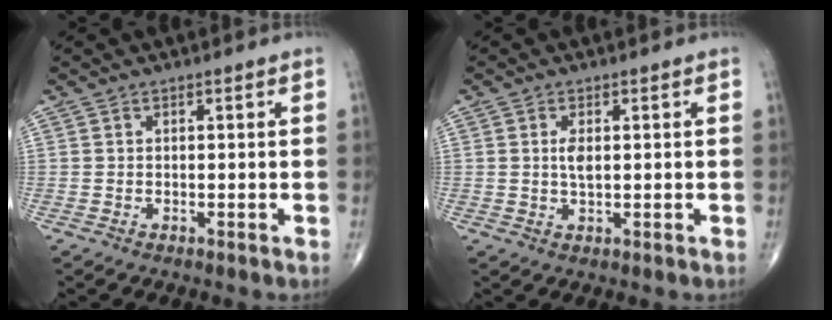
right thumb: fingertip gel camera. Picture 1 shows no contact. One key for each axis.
{"total": 2.5, "fx": 0.4, "fy": 1.0, "fz": 2.2, "tx": -0.039, "ty": -0.004, "tz": 0.008}